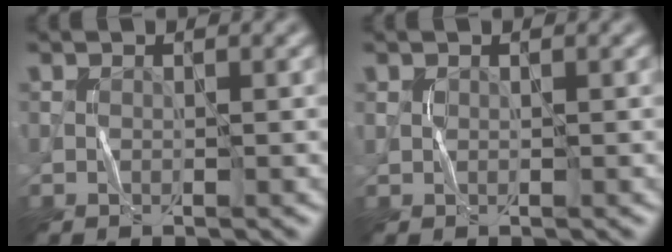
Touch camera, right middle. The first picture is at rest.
{"total": 0.6, "force": [0.2, 0.5, 0.2], "torque": [-0.005, 0.000, 0.007]}